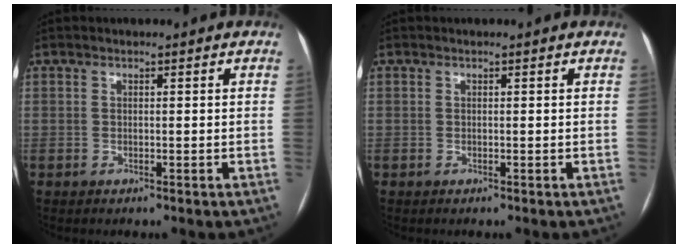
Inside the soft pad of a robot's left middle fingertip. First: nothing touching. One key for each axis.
{"total": 0.0}